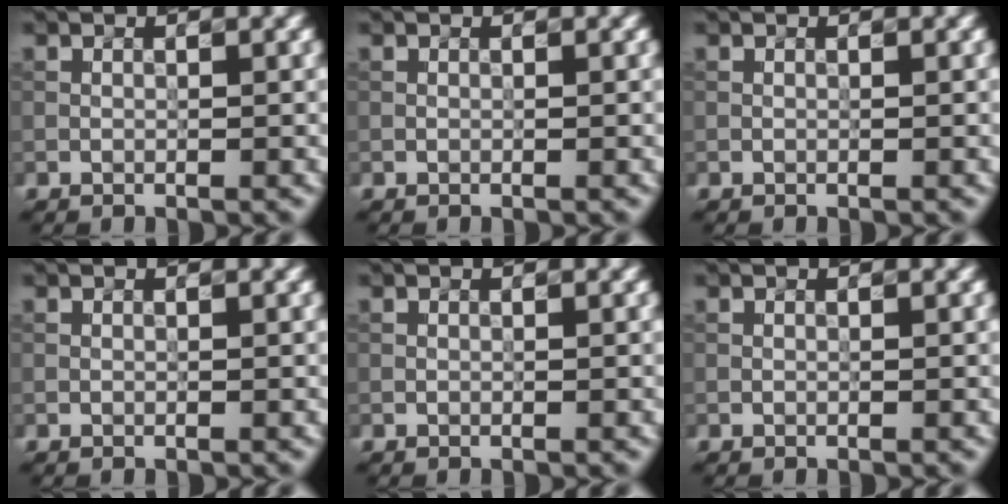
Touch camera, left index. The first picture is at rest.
{"total": 0.0}
{"total": 0.0}
{"total": 0.0}
{"total": 0.0}
{"total": 0.0}